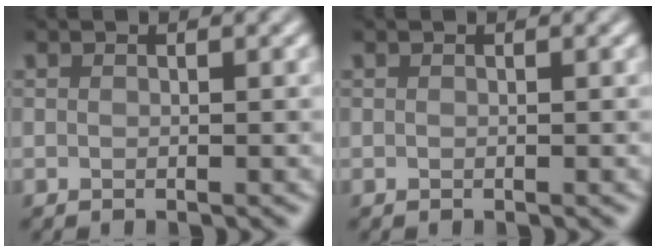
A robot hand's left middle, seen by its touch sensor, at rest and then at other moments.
{"total": 0.0}